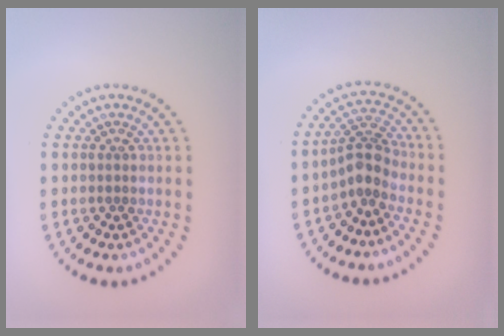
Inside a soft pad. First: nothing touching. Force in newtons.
{"total": 2.9, "press": 2.2, "slide": 1.8}